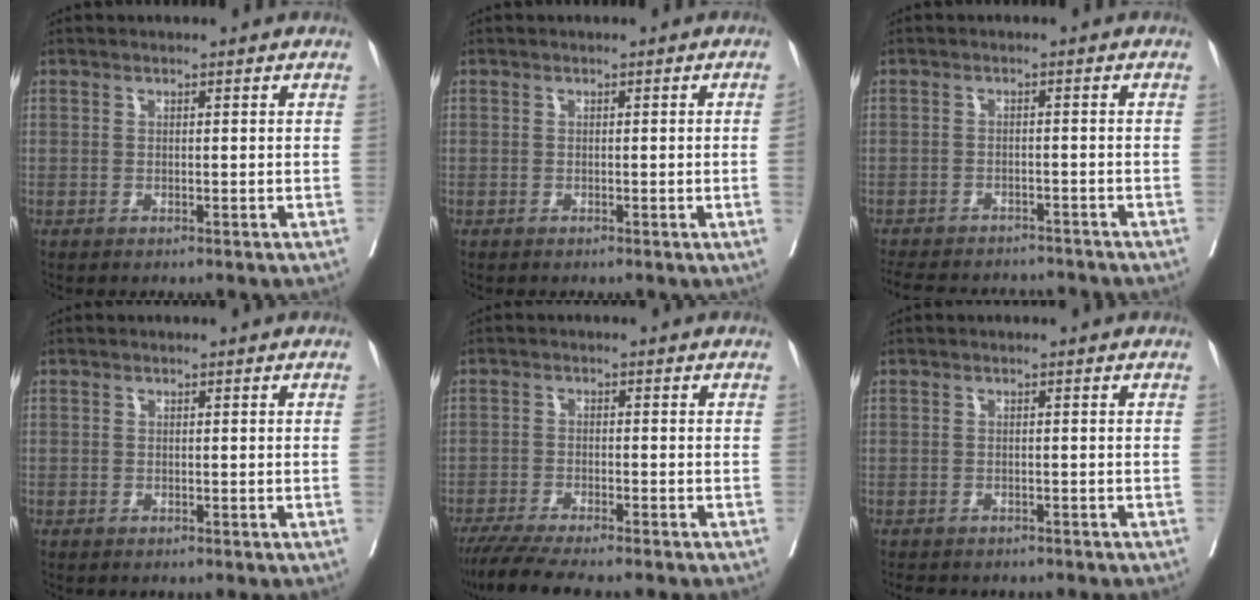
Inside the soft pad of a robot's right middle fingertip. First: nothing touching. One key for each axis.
{"total": 1.2, "fx": -0.1, "fy": -0.3, "fz": 1.1, "tx": -0.013, "ty": -0.001, "tz": 0.001}
{"total": 13.4, "fx": -12.2, "fy": 3.7, "fz": 4.1, "tx": -0.090, "ty": 0.000, "tz": -0.164}
{"total": 0.0}
{"total": 9.2, "fx": -7.8, "fy": 0.5, "fz": 4.8, "tx": -0.070, "ty": -0.021, "tz": -0.126}
{"total": 5.5, "fx": -4.7, "fy": 2.1, "fz": 1.8, "tx": -0.025, "ty": -0.004, "tz": -0.061}